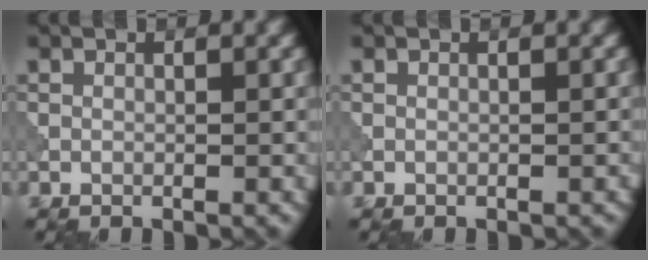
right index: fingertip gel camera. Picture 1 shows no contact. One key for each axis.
{"total": 0.0}